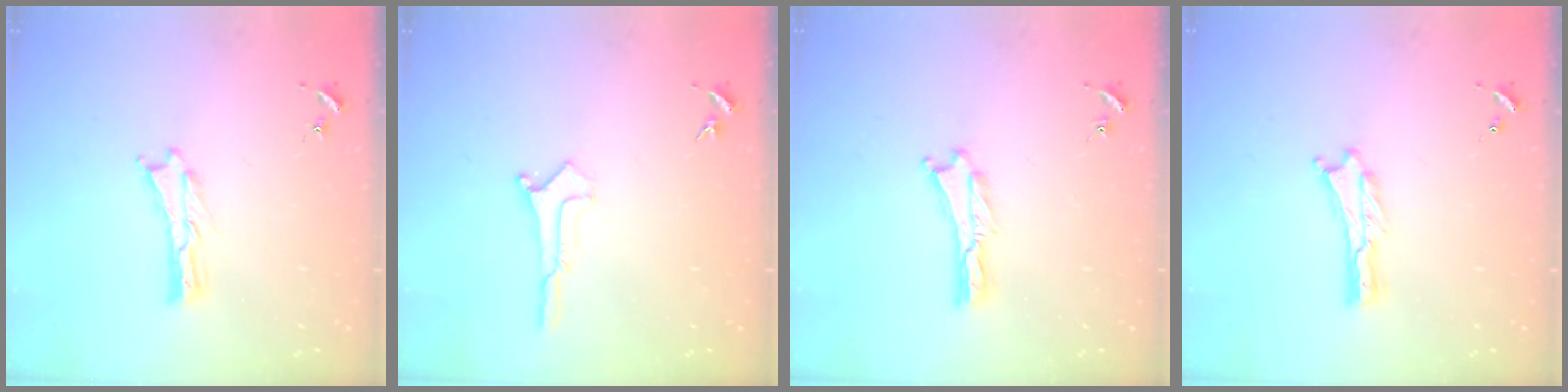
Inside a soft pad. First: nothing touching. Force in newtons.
{"total": 0.0}
{"total": 0.0}
{"total": 0.0}